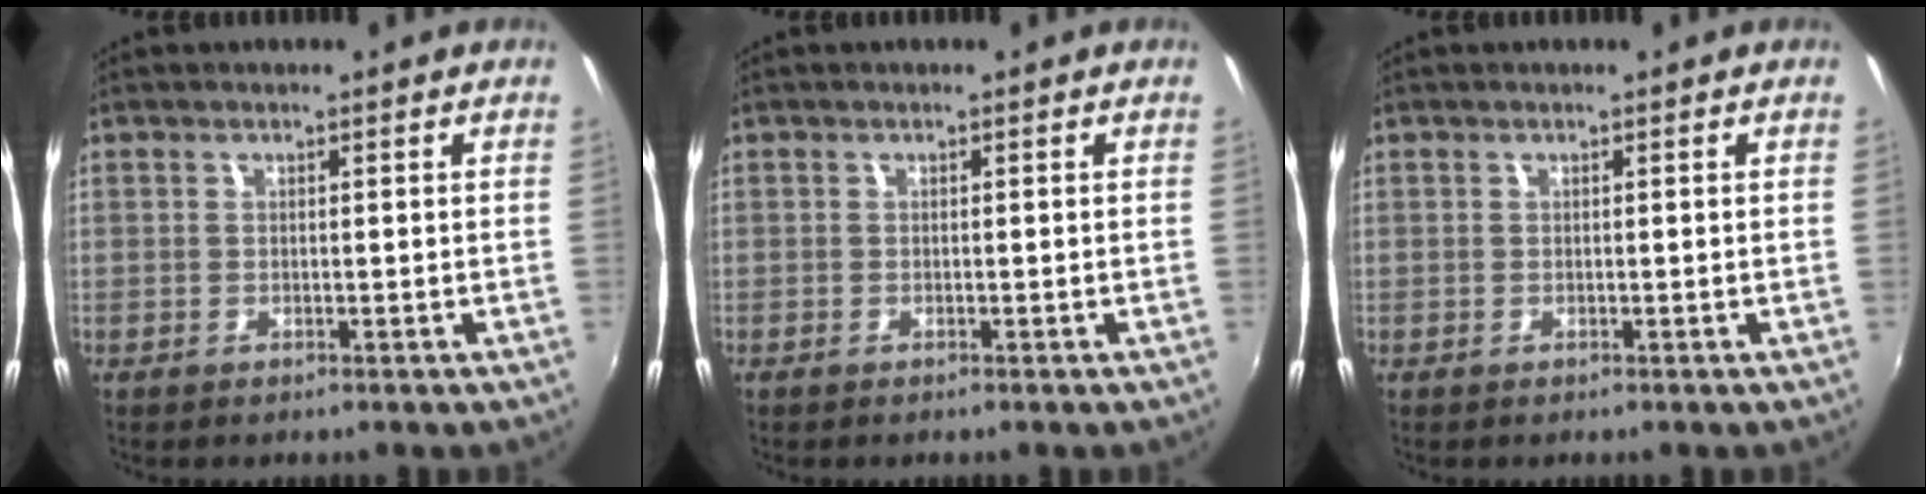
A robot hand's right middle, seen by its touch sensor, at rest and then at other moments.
{"total": 0.0}
{"total": 0.0}